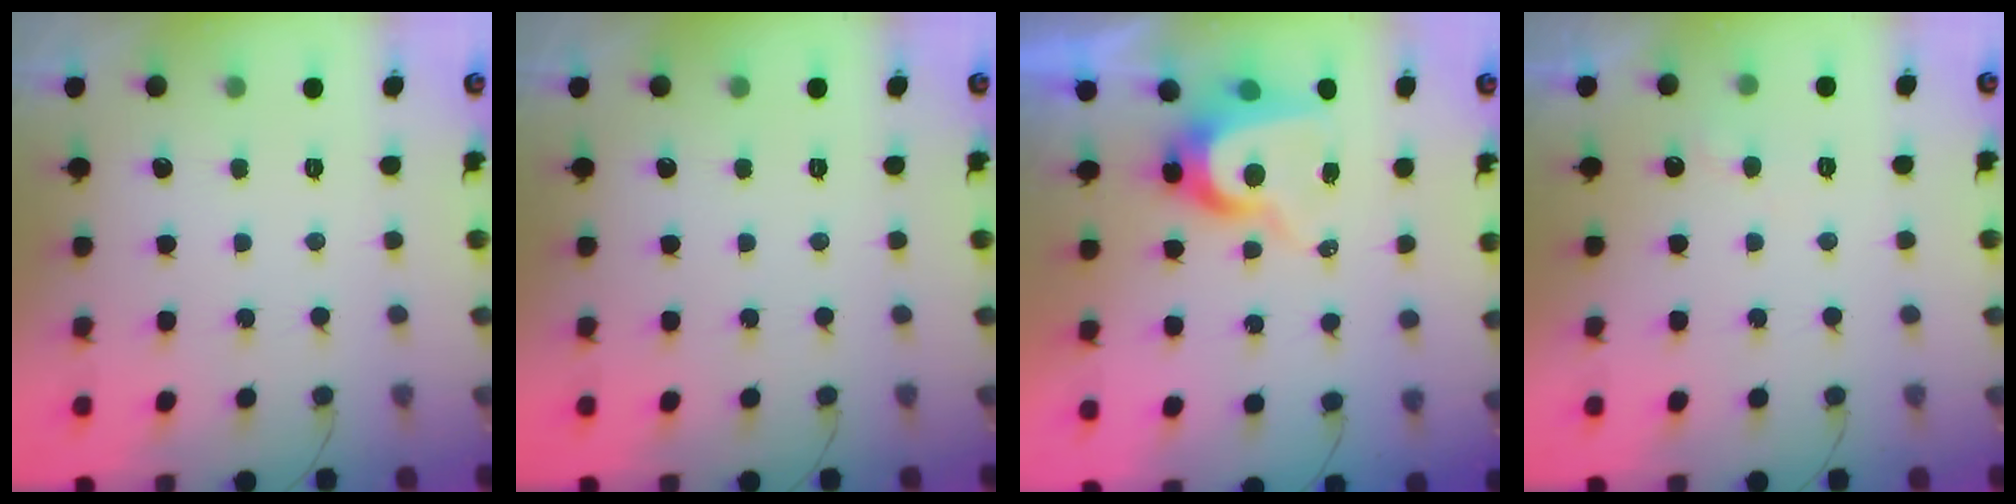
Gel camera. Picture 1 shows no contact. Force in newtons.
{"total": 0.0}
{"total": 9.0, "press": 8.9, "slide": 0.9}
{"total": 4.9, "press": 4.9, "slide": 0.4}